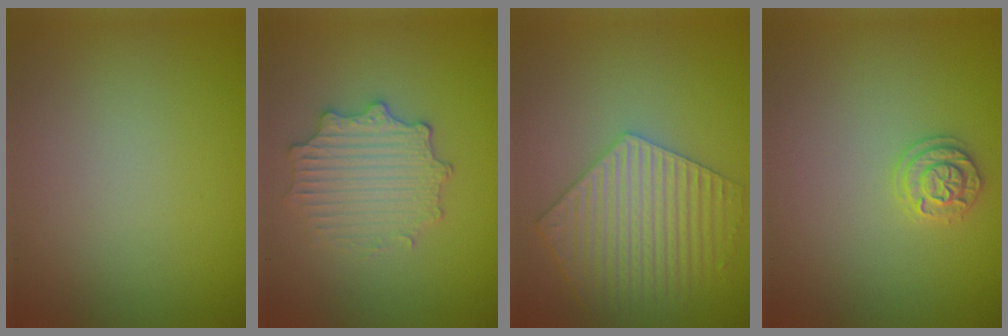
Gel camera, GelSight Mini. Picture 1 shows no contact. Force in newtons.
{"total": 3.5, "press": 3.2, "slide": 1.5}
{"total": 6.0, "press": 5.0, "slide": 3.2}
{"total": 1.8, "press": 1.8, "slide": 0.5}